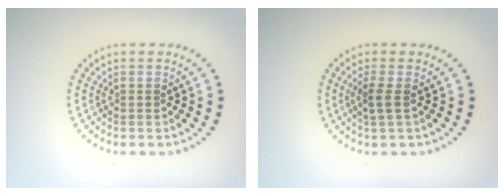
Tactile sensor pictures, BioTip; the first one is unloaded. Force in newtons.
{"total": 1.5, "press": 1.3, "slide": 0.8}